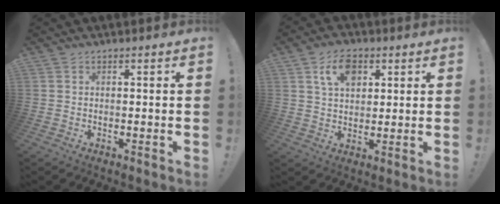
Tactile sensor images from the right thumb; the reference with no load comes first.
{"total": 9.1, "force": [4.1, 6.0, 5.5], "torque": [-0.095, 0.003, 0.078]}